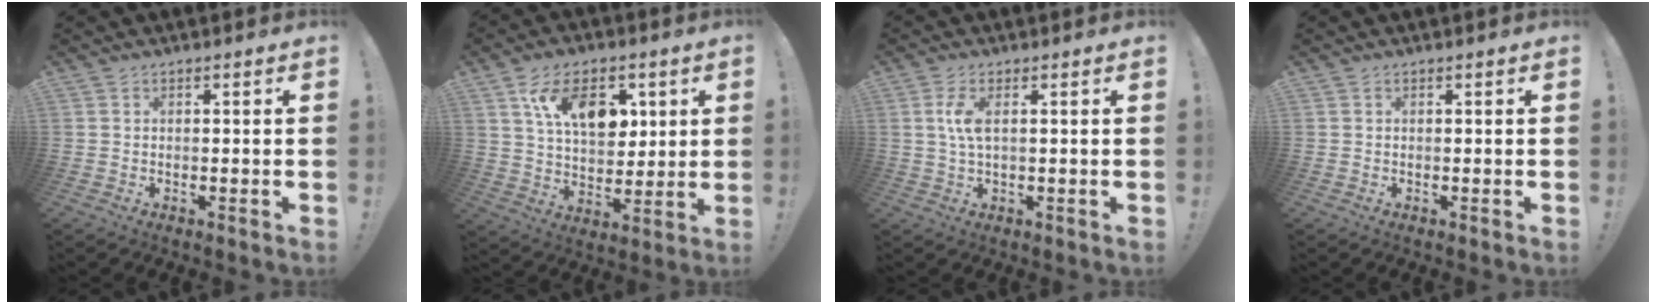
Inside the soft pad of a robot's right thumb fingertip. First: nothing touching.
{"total": 14.5, "force": [6.5, 9.0, 9.4], "torque": [-0.145, -0.013, 0.122]}
{"total": 5.2, "force": [0.9, 1.6, 4.8], "torque": [-0.092, -0.002, 0.012]}
{"total": 0.0}